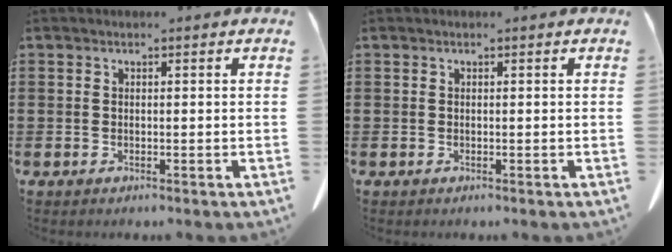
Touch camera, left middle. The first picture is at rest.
{"total": 0.0}